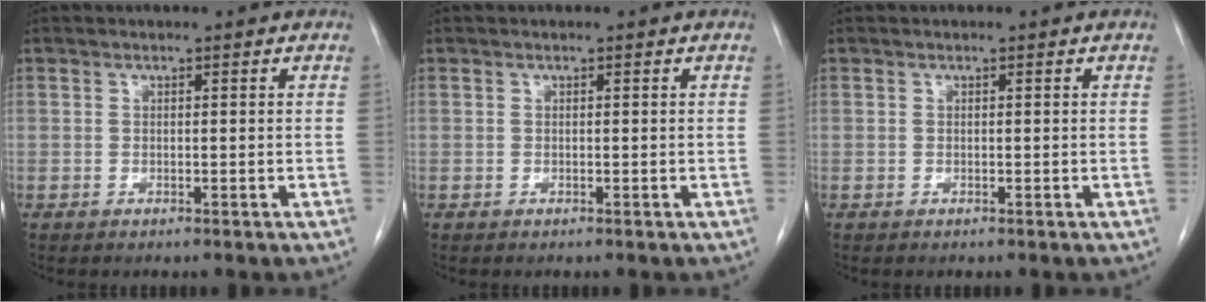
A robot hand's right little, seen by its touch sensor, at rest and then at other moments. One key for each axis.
{"total": 0.0}
{"total": 0.0}